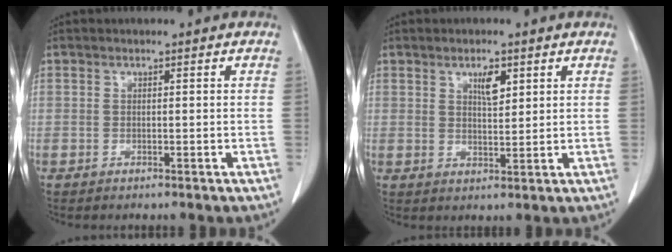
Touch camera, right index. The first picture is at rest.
{"total": 3.4, "force": [1.8, 1.1, 2.7], "torque": [-0.047, -0.003, 0.033]}